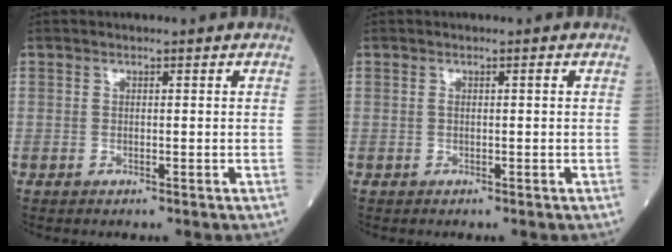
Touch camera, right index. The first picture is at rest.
{"total": 0.6, "force": [0.0, 0.1, 0.6], "torque": [-0.012, 0.000, 0.001]}